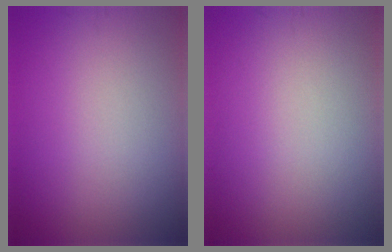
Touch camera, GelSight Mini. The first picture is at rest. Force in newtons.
{"total": 0.0}